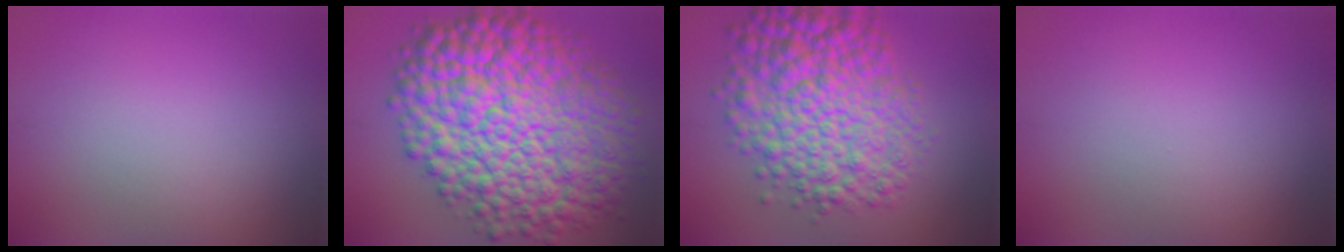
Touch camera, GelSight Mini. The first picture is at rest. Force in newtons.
{"total": 16.1, "press": 16.1, "slide": 0.1}
{"total": 9.7, "press": 9.7, "slide": 0.1}
{"total": 0.0}